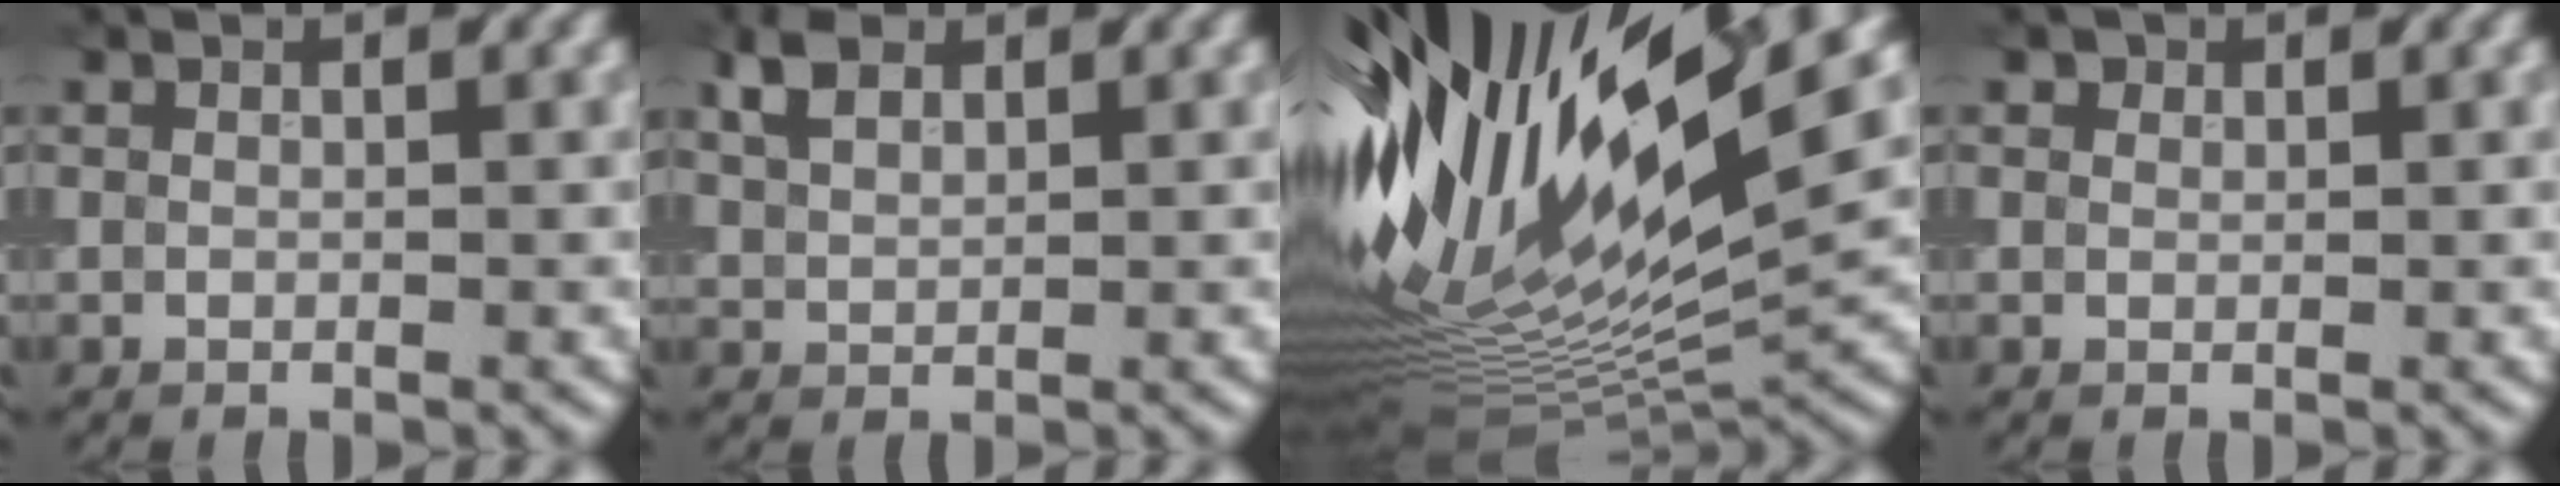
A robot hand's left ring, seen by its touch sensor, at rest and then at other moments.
{"total": 2.8, "force": [1.7, 1.6, 1.6], "torque": [-0.044, 0.013, 0.038]}
{"total": 17.3, "force": [4.9, 4.8, 15.9], "torque": [-0.314, 0.006, 0.092]}
{"total": 1.0, "force": [0.8, 0.6, 0.4], "torque": [-0.004, 0.002, 0.006]}